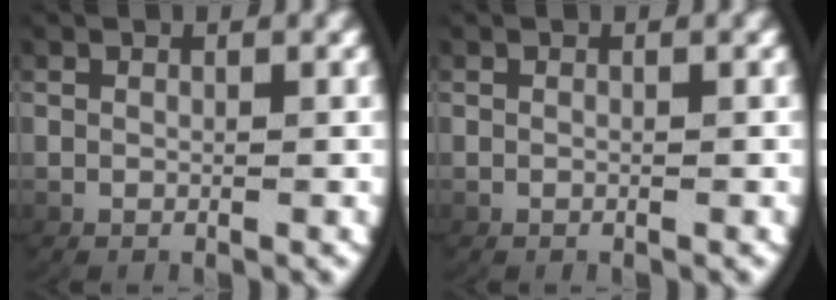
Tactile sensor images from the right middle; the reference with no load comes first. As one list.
[{"total": 0.0}]